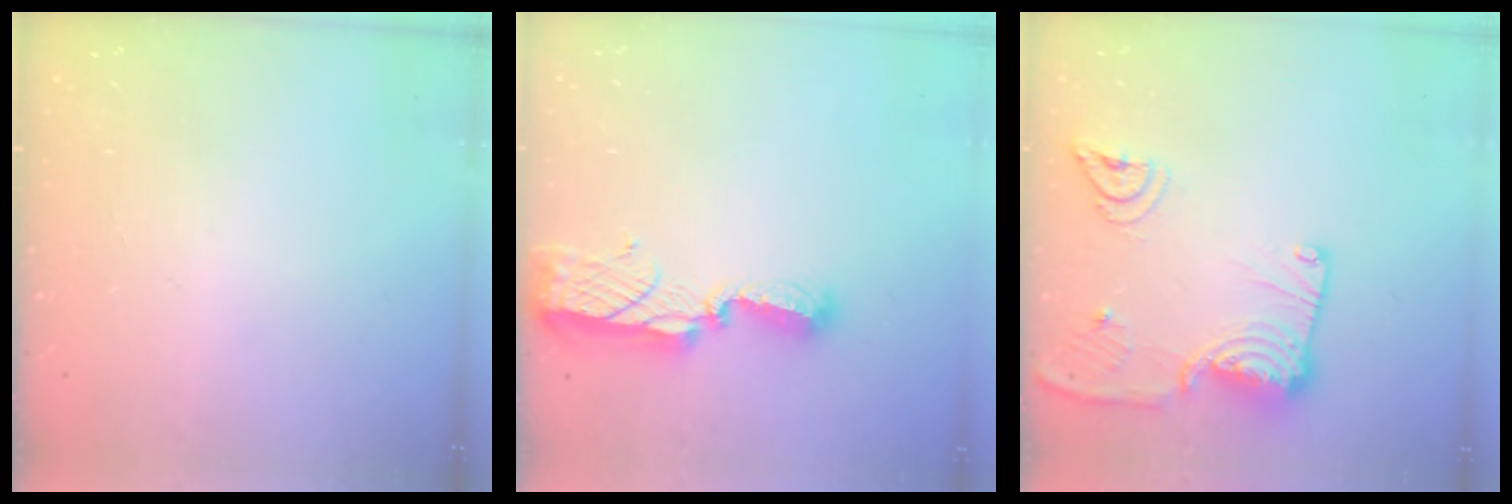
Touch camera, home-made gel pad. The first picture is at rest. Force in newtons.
{"total": 8.7, "press": 8.6, "slide": 0.8}
{"total": 16.4, "press": 16.3, "slide": 2.0}